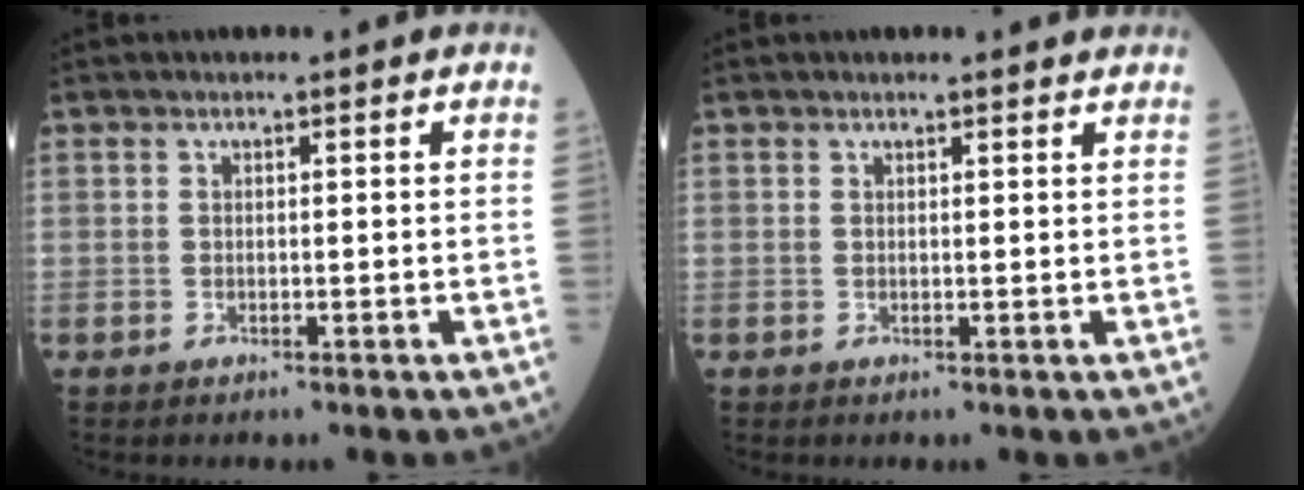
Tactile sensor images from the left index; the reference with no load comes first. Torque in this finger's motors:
{"motor_torque": [0.14, -0.40, -0.04, 0.01]}